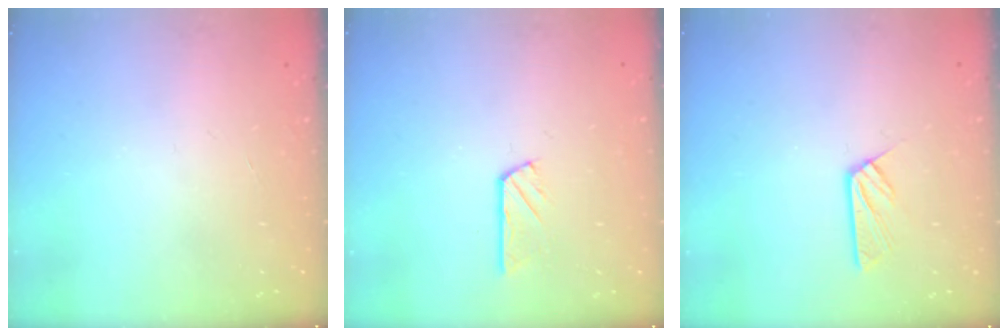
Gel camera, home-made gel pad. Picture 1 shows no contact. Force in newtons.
{"total": 3.5, "press": 3.5, "slide": 0.3}
{"total": 5.3, "press": 5.3, "slide": 0.2}